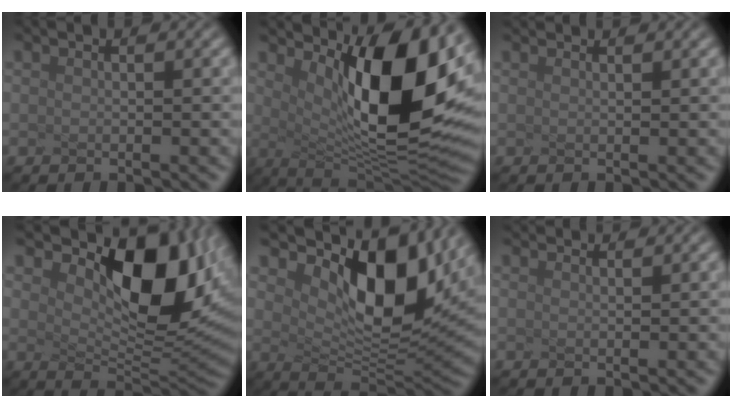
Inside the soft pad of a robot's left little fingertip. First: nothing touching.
{"total": 10.4, "force": [2.9, 3.1, 9.5], "torque": [-0.153, -0.014, 0.078]}
{"total": 1.7, "force": [1.5, 0.6, 0.7], "torque": [-0.003, 0.021, 0.008]}
{"total": 7.7, "force": [2.5, 3.7, 6.2], "torque": [-0.112, -0.015, 0.067]}
{"total": 8.2, "force": [2.9, 4.1, 6.4], "torque": [-0.124, -0.019, 0.080]}
{"total": 2.5, "force": [2.1, 0.8, 1.0], "torque": [-0.009, 0.029, 0.017]}